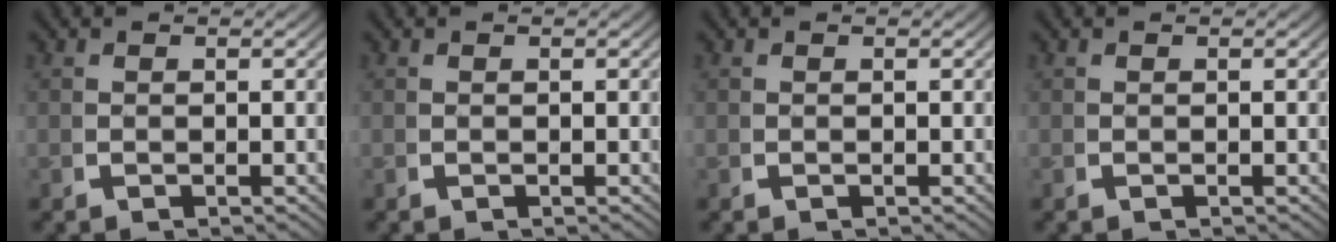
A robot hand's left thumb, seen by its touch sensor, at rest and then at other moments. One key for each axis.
{"total": 0.0}
{"total": 0.0}
{"total": 0.0}